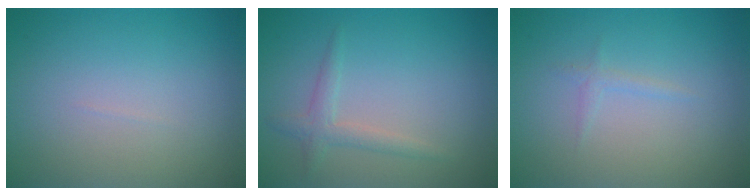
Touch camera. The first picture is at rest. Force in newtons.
{"total": 1.7, "press": 1.7, "slide": 0.0}
{"total": 0.8, "press": 0.8, "slide": 0.1}